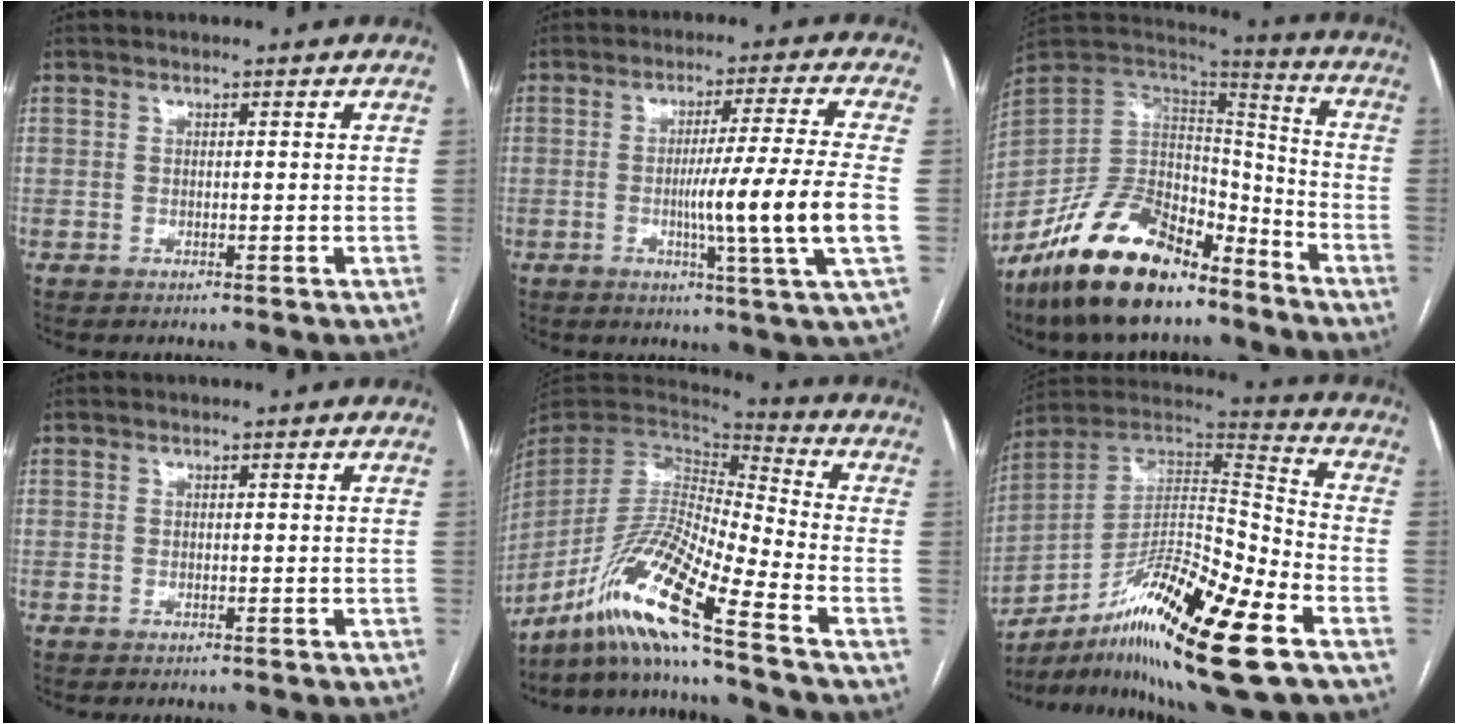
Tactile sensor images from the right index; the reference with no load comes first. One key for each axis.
{"total": 12.5, "fx": -2.0, "fy": -2.2, "fz": 12.1, "tx": -0.196, "ty": -0.020, "tz": -0.035}
{"total": 20.1, "fx": -14.9, "fy": 8.1, "fz": 10.8, "tx": -0.211, "ty": 0.020, "tz": -0.266}
{"total": 0.0}
{"total": 16.1, "fx": -10.9, "fy": -0.9, "fz": 11.8, "tx": -0.234, "ty": -0.009, "tz": -0.205}
{"total": 22.2, "fx": -11.9, "fy": 2.5, "fz": 18.6, "tx": -0.307, "ty": -0.002, "tz": -0.202}